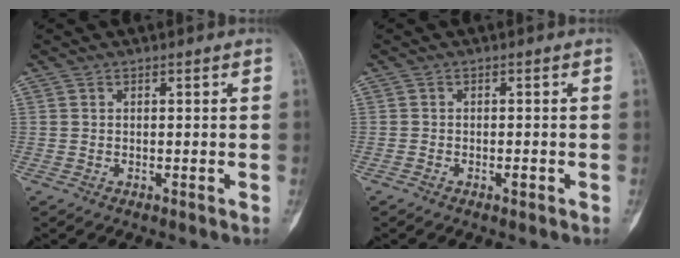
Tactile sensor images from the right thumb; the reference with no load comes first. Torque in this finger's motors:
{"motor_torque": [0.22, 0.10, -0.19, 0.08, 0.13]}